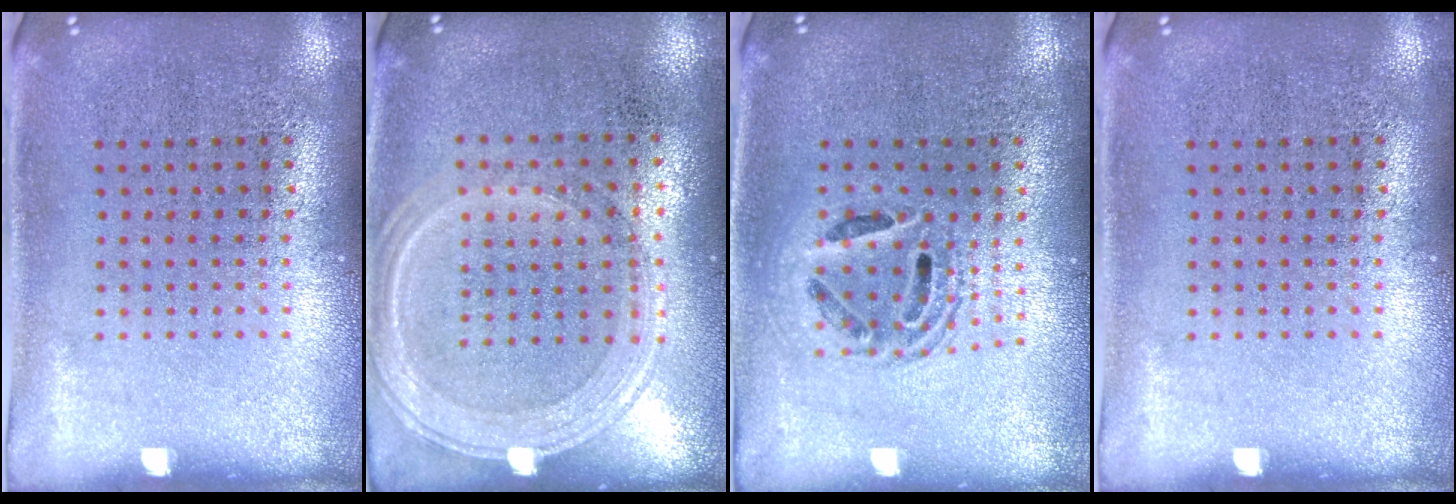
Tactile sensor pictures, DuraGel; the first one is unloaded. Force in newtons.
{"total": 1.2, "press": 1.1, "slide": 0.5}
{"total": 1.5, "press": 1.3, "slide": 0.8}
{"total": 0.0}